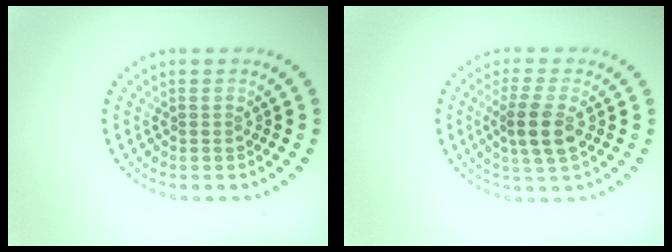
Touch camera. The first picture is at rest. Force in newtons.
{"total": 3.6, "press": 3.3, "slide": 1.3}